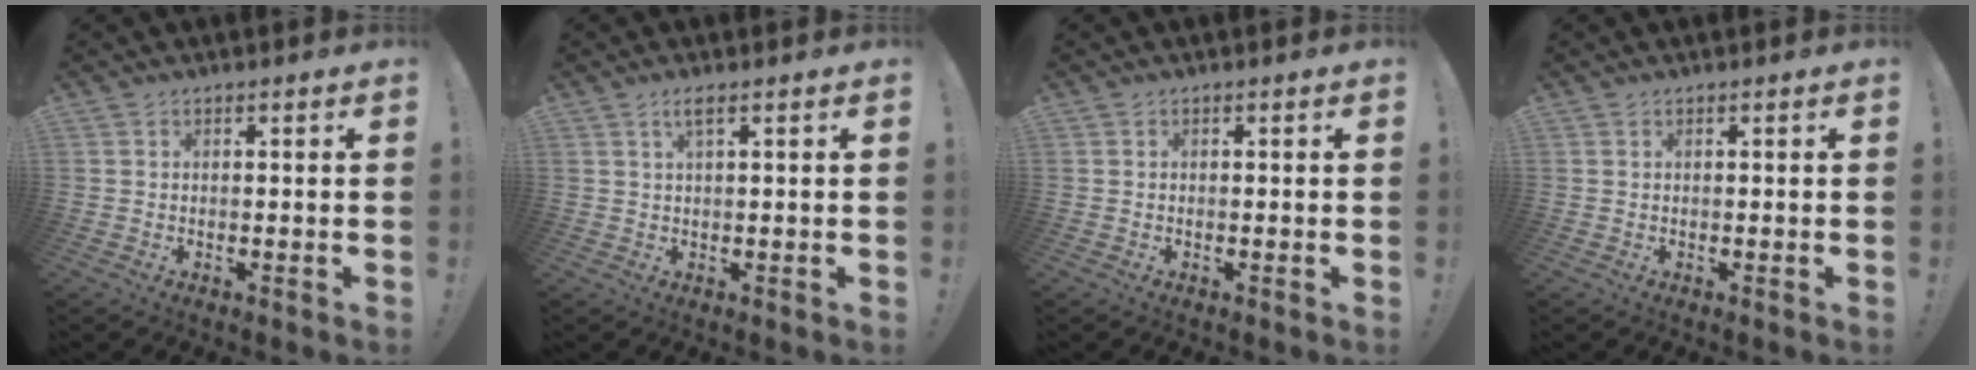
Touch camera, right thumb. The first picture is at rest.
{"total": 2.4, "force": [1.1, 0.2, 2.1], "torque": [-0.039, -0.001, 0.016]}
{"total": 0.0}
{"total": 0.0}